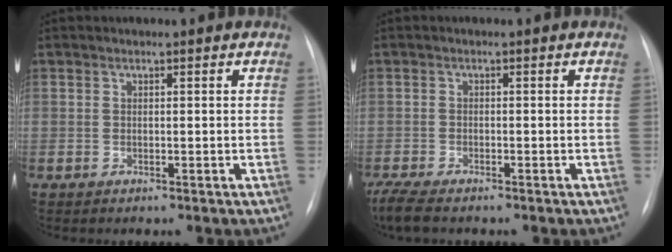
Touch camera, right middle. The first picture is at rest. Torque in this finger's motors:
{"motor_torque": [0.39, -0.48, 0.05, 0.01]}